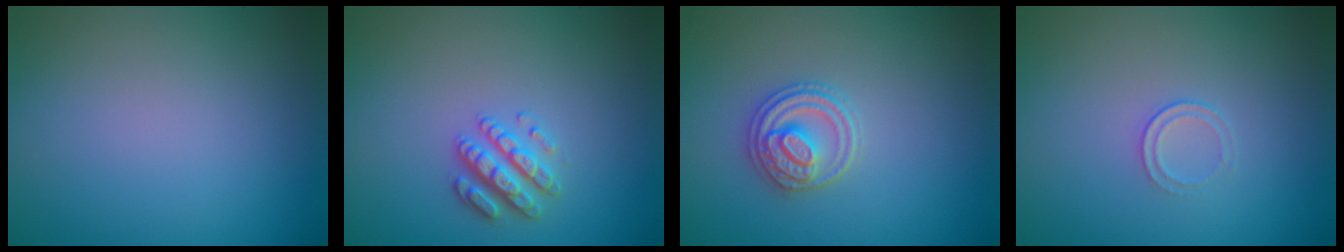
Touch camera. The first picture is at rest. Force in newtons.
{"total": 2.8, "press": 2.7, "slide": 0.8}
{"total": 2.8, "press": 2.7, "slide": 0.6}
{"total": 1.0, "press": 0.5, "slide": 0.9}